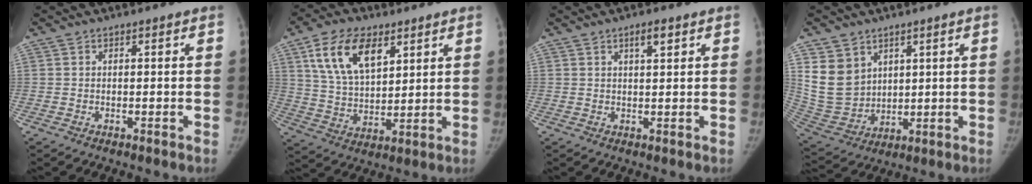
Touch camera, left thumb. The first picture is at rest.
{"total": 14.2, "force": [6.8, 8.1, 9.5], "torque": [-0.146, -0.023, 0.131]}
{"total": 2.8, "force": [1.5, 0.9, 2.2], "torque": [-0.029, -0.006, 0.024]}
{"total": 11.9, "force": [5.0, 9.4, 5.3], "torque": [-0.078, -0.024, 0.122]}